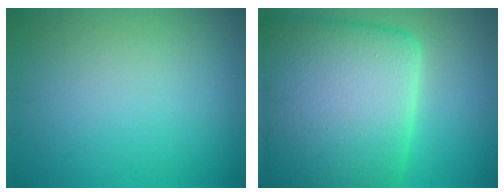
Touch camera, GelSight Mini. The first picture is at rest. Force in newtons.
{"total": 16.8, "press": 16.8, "slide": 1.2}